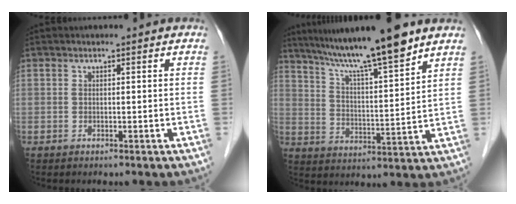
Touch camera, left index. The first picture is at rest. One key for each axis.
{"total": 14.7, "fx": 11.8, "fy": -0.5, "fz": 8.7, "tx": -0.149, "ty": 0.009, "tz": 0.198}